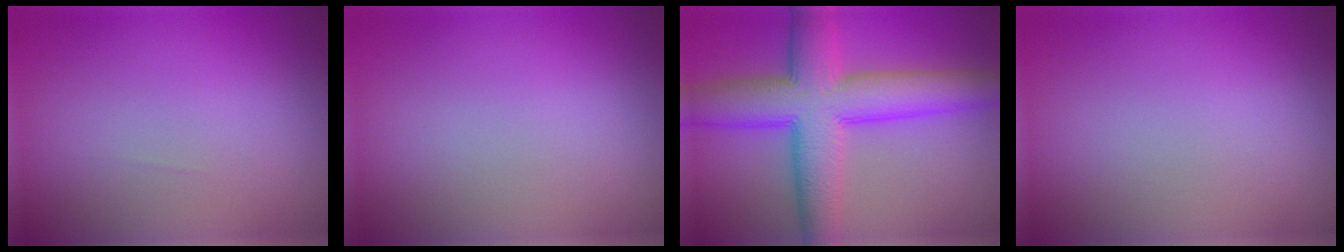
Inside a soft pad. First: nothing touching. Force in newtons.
{"total": 0.0}
{"total": 9.8, "press": 9.8, "slide": 0.1}
{"total": 0.0}